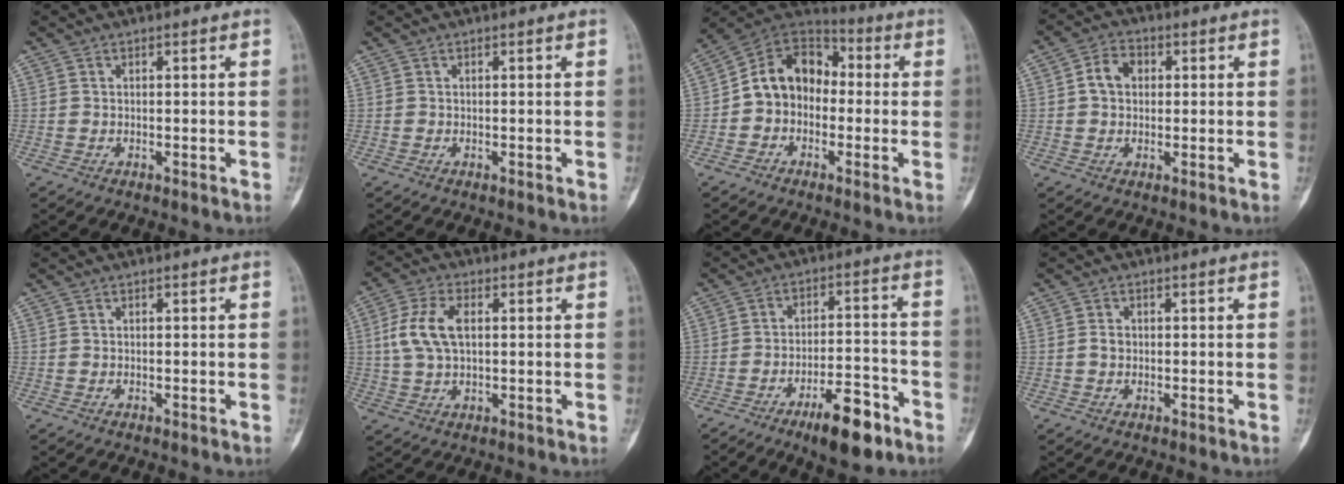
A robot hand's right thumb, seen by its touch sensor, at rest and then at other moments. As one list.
[{"total": 0.0}, {"total": 12.1, "force": [-1.0, 9.7, 7.2], "torque": [-0.092, 0.045, -0.035]}, {"total": 5.3, "force": [0.7, 4.2, 3.2], "torque": [-0.045, 0.012, 0.006]}, {"total": 0.0}, {"total": 8.8, "force": [1.4, 4.8, 7.2], "torque": [-0.157, 0.010, 0.027]}, {"total": 11.3, "force": [-6.9, 3.8, 8.0], "torque": [-0.116, 0.048, -0.106]}, {"total": 1.6, "force": [-0.1, 1.3, 1.0], "torque": [-0.015, 0.006, -0.003]}]